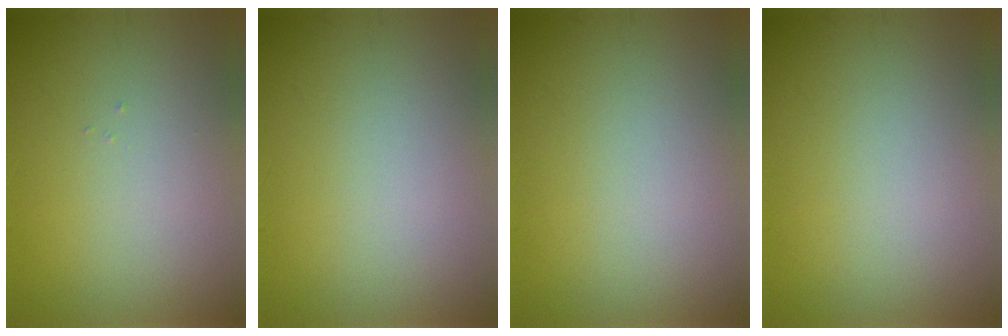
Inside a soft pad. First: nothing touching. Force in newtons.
{"total": 0.0}
{"total": 0.0}
{"total": 0.0}